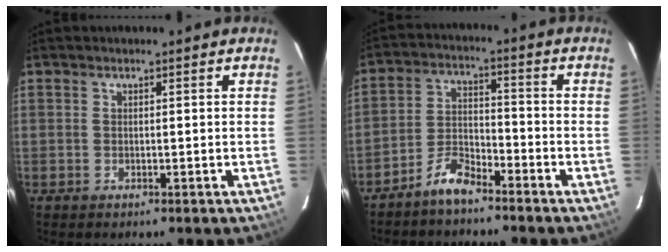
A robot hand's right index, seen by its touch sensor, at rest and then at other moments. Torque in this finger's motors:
{"motor_torque": [0.56, -0.45, 0.04, 0.01]}